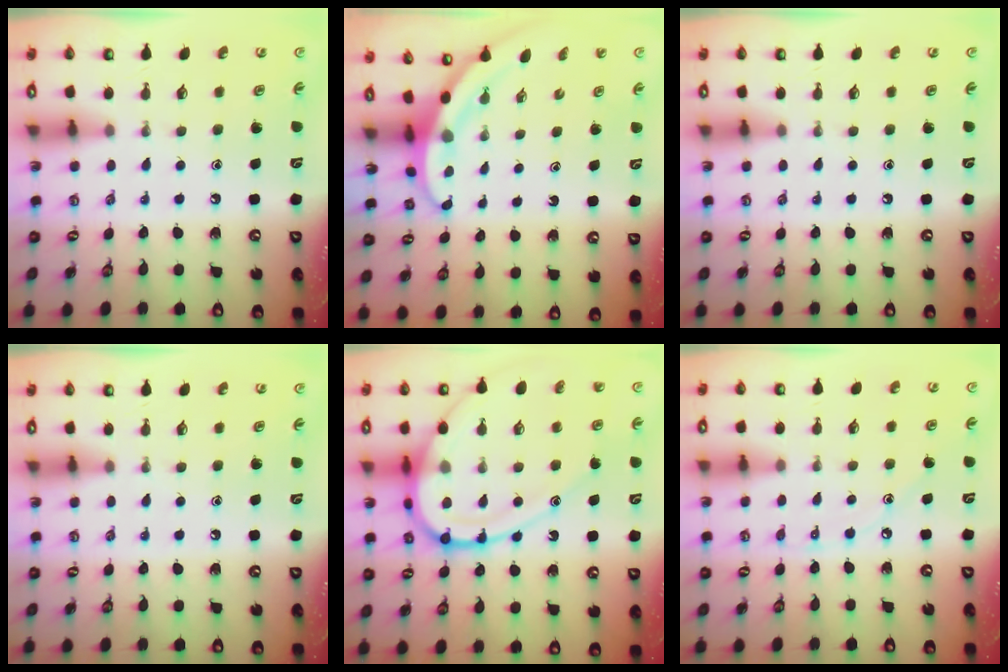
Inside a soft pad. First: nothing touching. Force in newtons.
{"total": 3.2, "press": 3.2, "slide": 0.2}
{"total": 0.0}
{"total": 0.0}
{"total": 17.7, "press": 17.6, "slide": 1.8}
{"total": 4.6, "press": 4.6, "slide": 0.1}